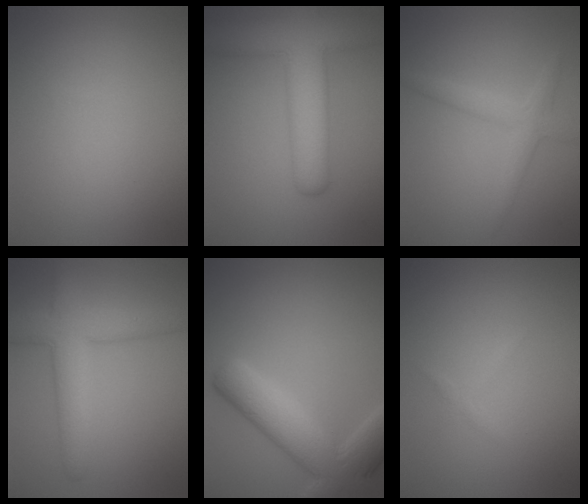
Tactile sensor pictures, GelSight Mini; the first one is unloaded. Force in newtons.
{"total": 9.0, "press": 9.0, "slide": 0.4}
{"total": 2.5, "press": 2.5, "slide": 0.1}
{"total": 5.8, "press": 5.8, "slide": 0.2}
{"total": 7.6, "press": 7.6, "slide": 0.6}
{"total": 0.8, "press": 0.8, "slide": 0.1}